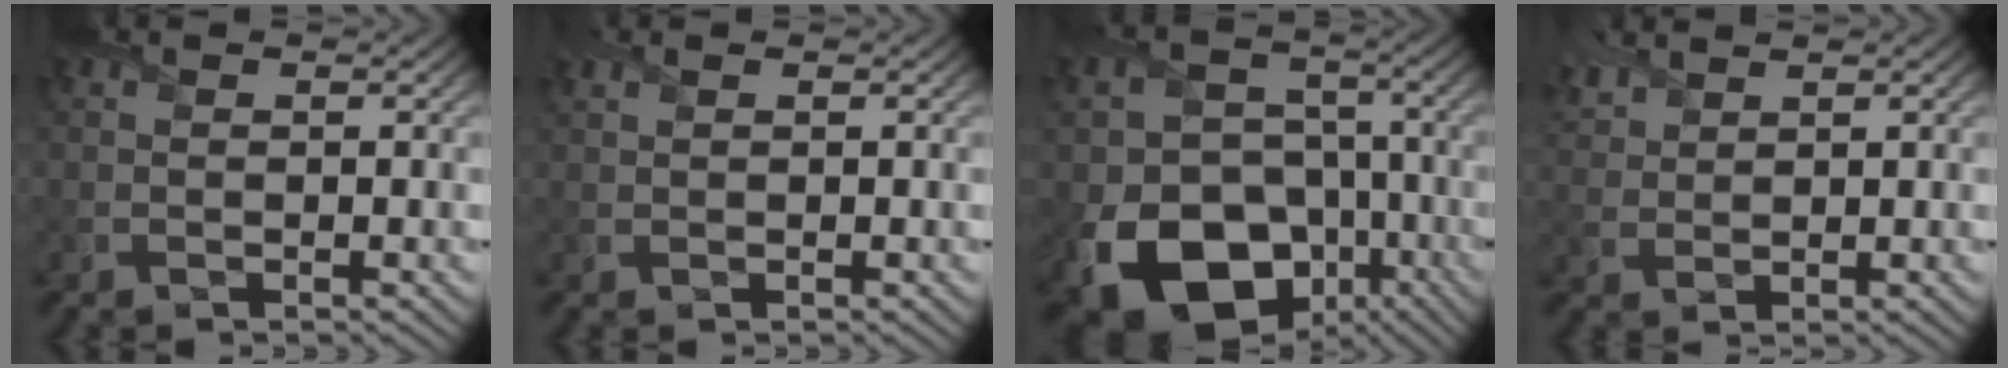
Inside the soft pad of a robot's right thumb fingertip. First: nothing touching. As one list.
[{"total": 0.7, "force": [0.6, 0.1, 0.3], "torque": [-0.011, 0.003, 0.015]}, {"total": 16.9, "force": [-7.4, 12.7, 8.4], "torque": [-0.165, -0.047, -0.127]}, {"total": 3.5, "force": [3.0, 1.2, 1.4], "torque": [-0.043, 0.013, 0.067]}]